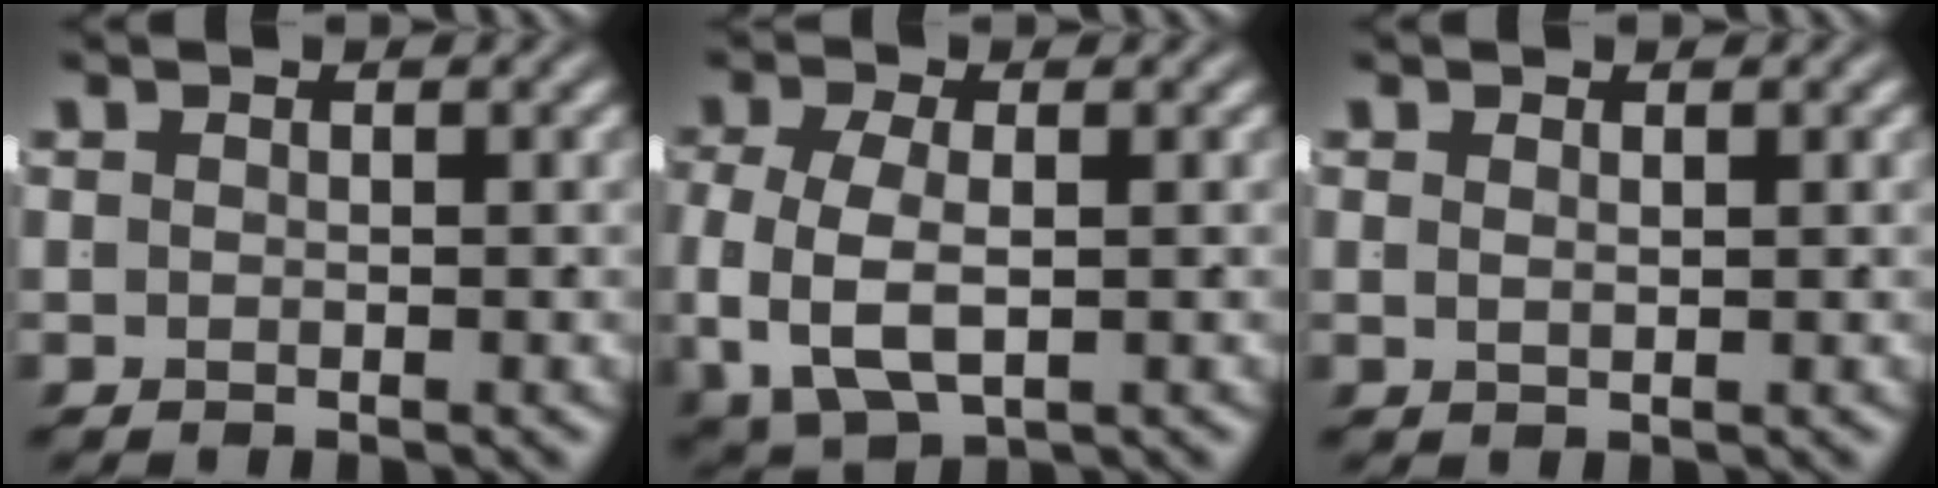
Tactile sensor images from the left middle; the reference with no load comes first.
{"total": 5.2, "force": [-0.6, 3.3, 4.0], "torque": [-0.101, -0.021, 0.007]}
{"total": 1.1, "force": [0.4, -1.0, 0.2], "torque": [0.005, -0.007, 0.016]}